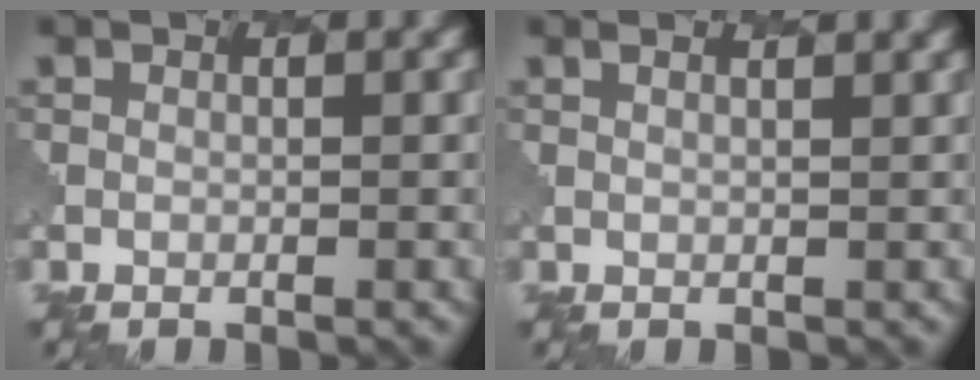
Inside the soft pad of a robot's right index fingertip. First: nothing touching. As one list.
[{"total": 2.3, "force": [1.5, 1.0, 1.5], "torque": [-0.005, 0.005, 0.001]}]